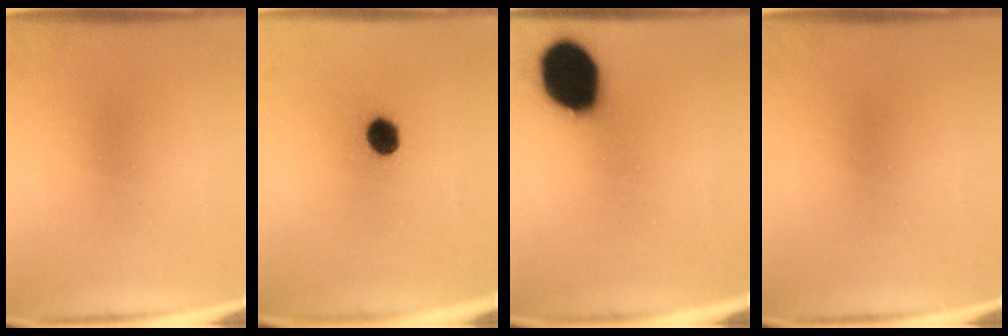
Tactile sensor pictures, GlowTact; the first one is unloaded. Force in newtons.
{"total": 5.3}
{"total": 19.1}
{"total": 0.0}